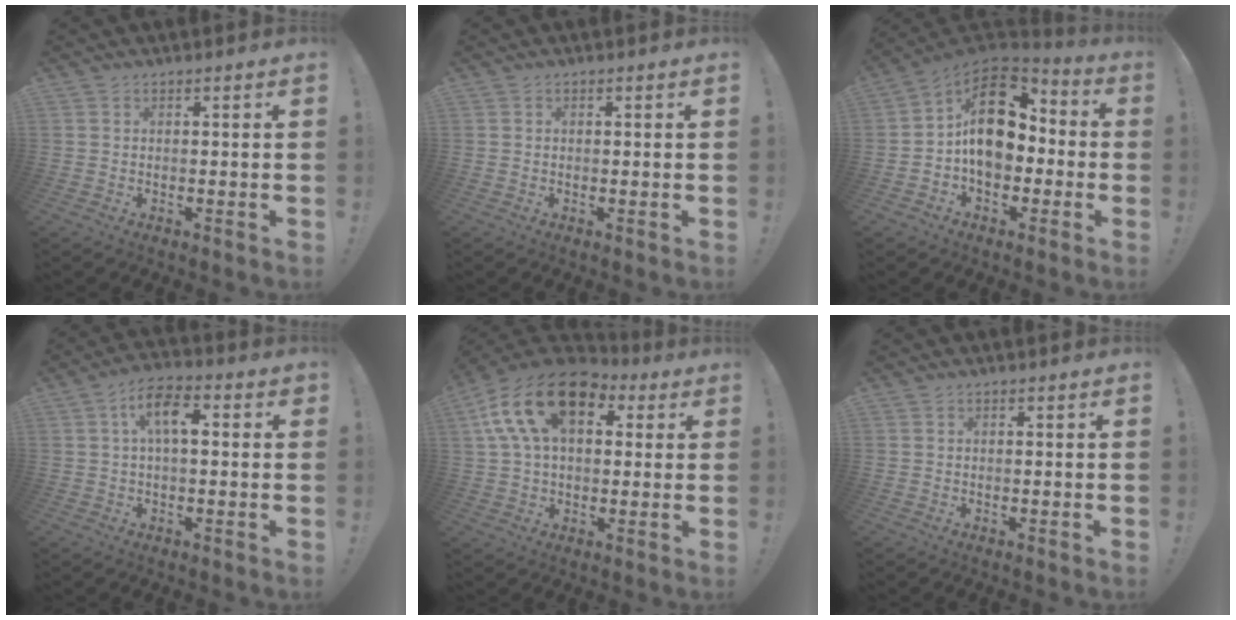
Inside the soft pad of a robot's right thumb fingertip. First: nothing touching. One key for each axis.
{"total": 0.0}
{"total": 18.7, "fx": 1.8, "fy": 12.9, "fz": 13.4, "tx": -0.199, "ty": 0.012, "tz": 0.039}
{"total": 9.2, "fx": 1.9, "fy": 4.6, "fz": 7.7, "tx": -0.116, "ty": 0.006, "tz": 0.032}
{"total": 20.5, "fx": 8.1, "fy": 12.0, "fz": 14.5, "tx": -0.264, "ty": -0.024, "tz": 0.141}
{"total": 0.0}